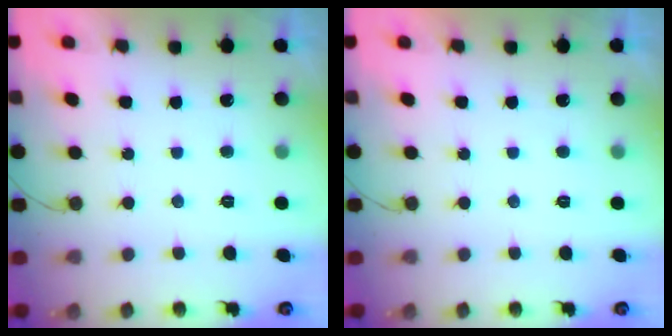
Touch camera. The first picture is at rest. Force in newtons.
{"total": 0.0}